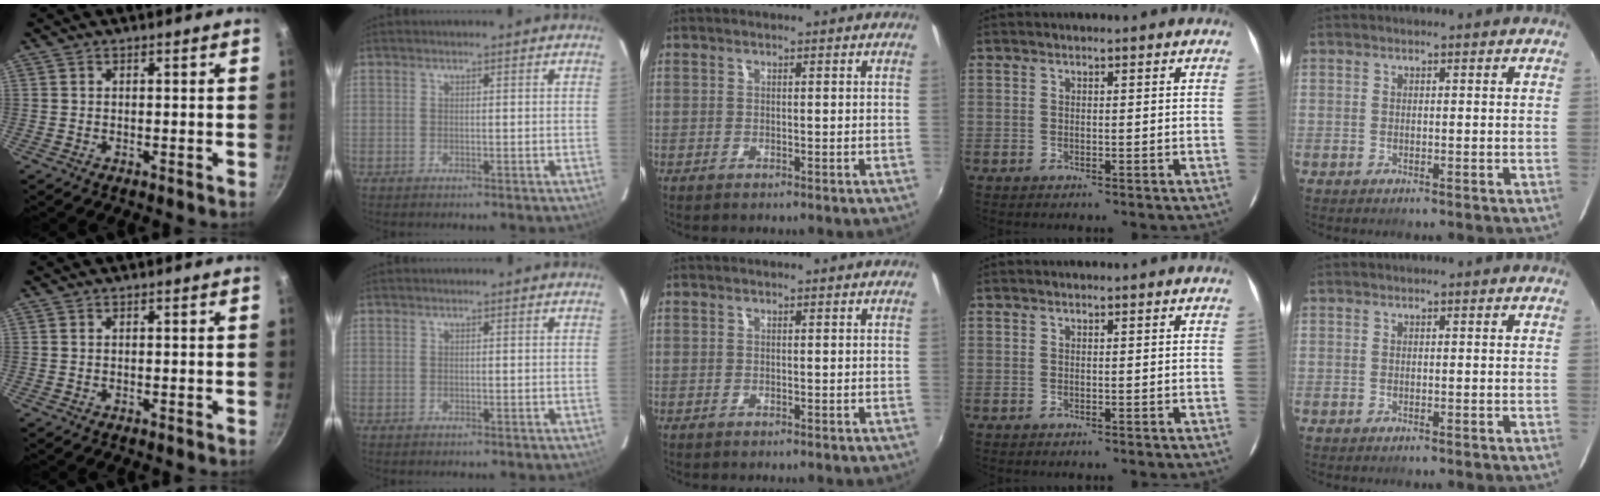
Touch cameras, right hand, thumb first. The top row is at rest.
{}